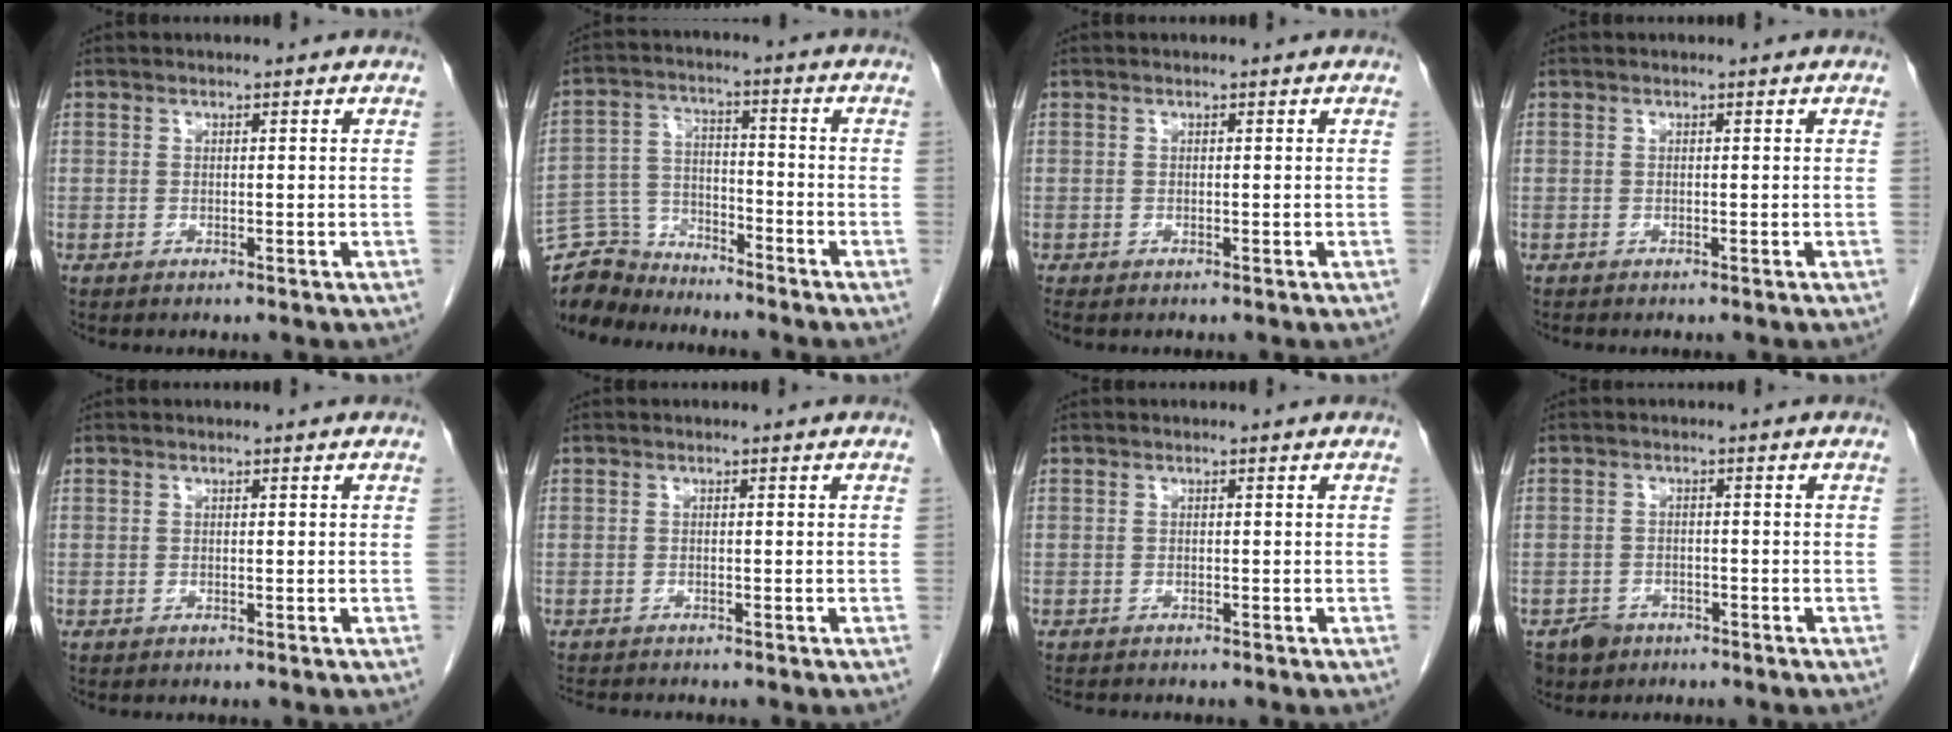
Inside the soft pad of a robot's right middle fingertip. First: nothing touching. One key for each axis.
{"total": 8.7, "fx": -8.4, "fy": 2.2, "fz": -0.4, "tx": 0.001, "ty": 0.013, "tz": -0.164}
{"total": 0.7, "fx": -0.6, "fy": 0.2, "fz": 0.3, "tx": -0.006, "ty": -0.001, "tz": -0.009}
{"total": 0.0}
{"total": 0.0}
{"total": 3.4, "fx": -3.2, "fy": 0.3, "fz": 1.2, "tx": -0.013, "ty": -0.009, "tz": -0.050}
{"total": 2.8, "fx": -2.5, "fy": 0.5, "fz": 1.1, "tx": -0.016, "ty": -0.005, "tz": -0.035}
{"total": 3.6, "fx": -2.5, "fy": 2.6, "fz": 0.4, "tx": -0.007, "ty": 0.005, "tz": -0.038}